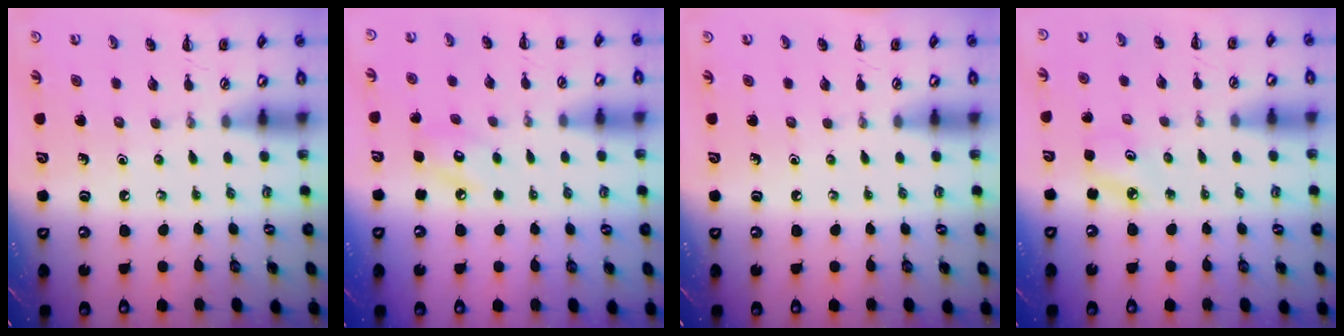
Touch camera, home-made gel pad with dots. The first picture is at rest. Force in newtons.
{"total": 5.6, "press": 5.6, "slide": 0.5}
{"total": 0.0}
{"total": 4.3, "press": 4.2, "slide": 1.0}